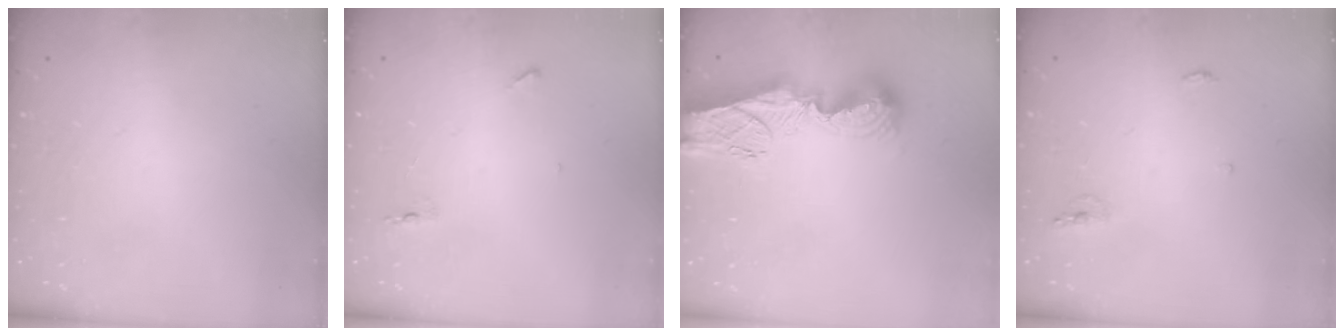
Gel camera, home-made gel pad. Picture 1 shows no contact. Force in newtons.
{"total": 4.7, "press": 4.5, "slide": 1.4}
{"total": 12.9, "press": 12.9, "slide": 1.4}
{"total": 5.0, "press": 4.8, "slide": 1.5}